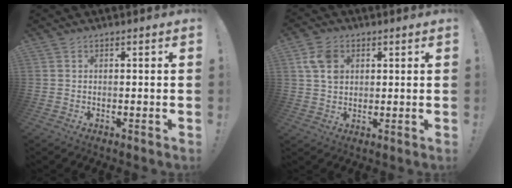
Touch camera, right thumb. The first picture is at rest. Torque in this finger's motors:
{"motor_torque": [0.52, 1.18, 0.67, 0.09, 0.00]}